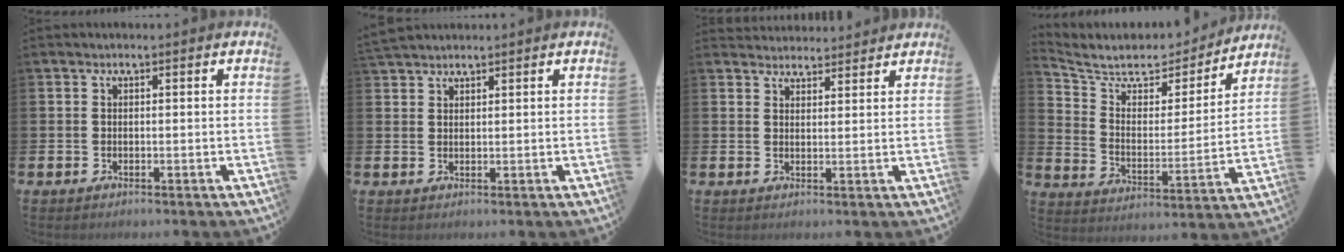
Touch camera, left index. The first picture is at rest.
{"total": 2.4, "force": [2.3, 0.5, 0.1], "torque": [0.000, -0.007, 0.043]}
{"total": 3.3, "force": [3.2, 0.7, -0.3], "torque": [0.005, -0.019, 0.059]}
{"total": 7.1, "force": [6.2, 3.0, 1.7], "torque": [-0.072, -0.051, 0.104]}